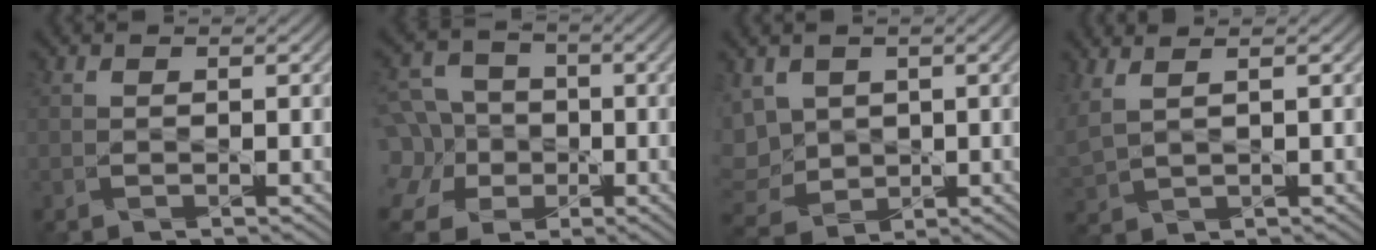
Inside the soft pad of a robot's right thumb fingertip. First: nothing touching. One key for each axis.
{"total": 10.9, "fx": -2.8, "fy": 9.3, "fz": 5.0, "tx": -0.157, "ty": -0.010, "tz": -0.072}
{"total": 6.5, "fx": 1.2, "fy": 4.9, "fz": 4.0, "tx": -0.151, "ty": 0.006, "tz": 0.024}
{"total": 3.2, "fx": 2.3, "fy": 0.7, "fz": 2.1, "tx": -0.076, "ty": 0.008, "tz": 0.055}